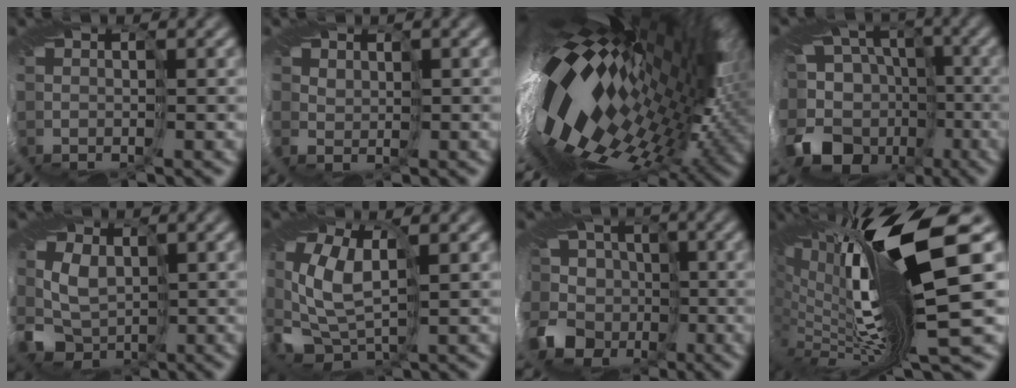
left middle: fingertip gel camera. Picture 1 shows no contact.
{"total": 1.2, "force": [0.6, 0.9, -0.5], "torque": [0.005, -0.006, 0.002]}
{"total": 19.3, "force": [2.7, 8.6, 17.1], "torque": [-0.268, -0.019, 0.044]}
{"total": 9.8, "force": [-3.9, 7.7, 4.6], "torque": [-0.101, -0.013, -0.076]}
{"total": 3.4, "force": [-0.7, 2.9, 1.6], "torque": [-0.044, -0.014, -0.016]}
{"total": 6.3, "force": [0.1, 3.5, 5.3], "torque": [-0.138, 0.000, -0.005]}
{"total": 10.8, "force": [-3.1, 9.4, 4.2], "torque": [-0.106, 0.010, -0.083]}
{"total": 15.4, "force": [2.1, 4.0, 14.7], "torque": [-0.276, -0.010, 0.051]}